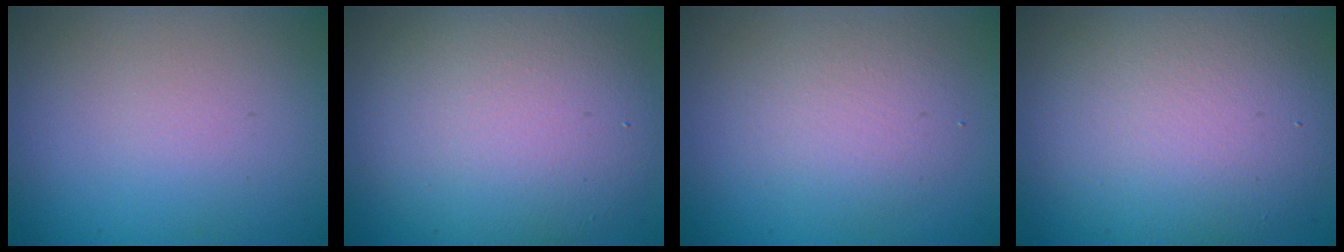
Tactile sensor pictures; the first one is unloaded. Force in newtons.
{"total": 8.6, "press": 8.5, "slide": 0.8}
{"total": 2.9, "press": 2.9, "slide": 0.3}
{"total": 8.5, "press": 8.5, "slide": 0.3}